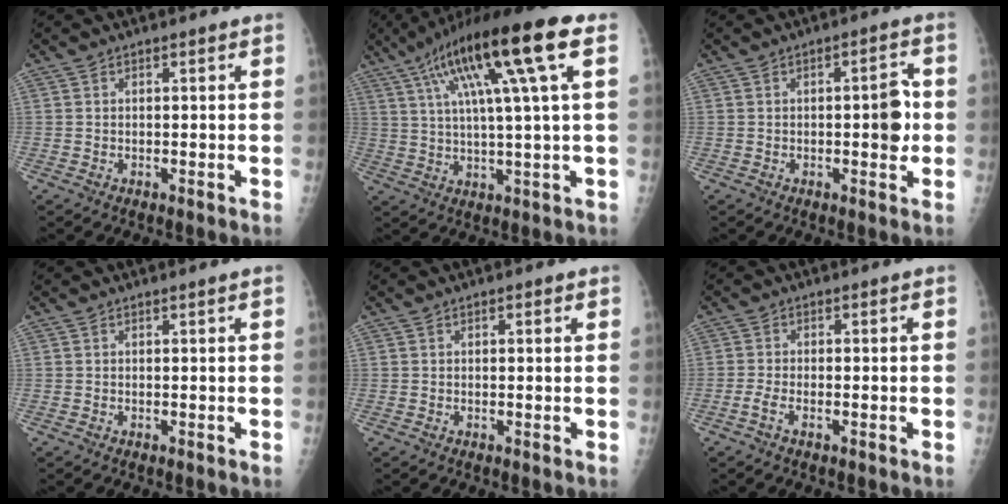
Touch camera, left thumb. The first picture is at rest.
{"total": 19.0, "force": [7.6, 1.9, 17.3], "torque": [-0.300, 0.015, 0.122]}
{"total": 5.6, "force": [-0.3, 2.2, 5.2], "torque": [-0.056, 0.005, -0.007]}
{"total": 0.0}
{"total": 1.0, "force": [0.5, 0.3, 0.8], "torque": [-0.011, 0.001, 0.005]}
{"total": 2.0, "force": [-1.0, 0.6, 1.7], "torque": [-0.044, 0.003, -0.023]}